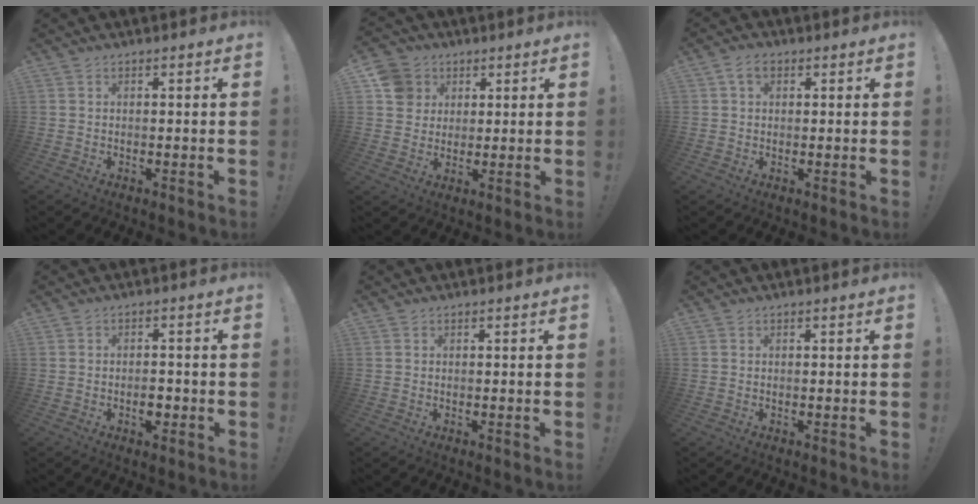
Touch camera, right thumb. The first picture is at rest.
{"total": 8.3, "force": [3.3, 7.4, 2.0], "torque": [-0.024, -0.012, 0.070]}
{"total": 4.0, "force": [1.5, 2.8, 2.4], "torque": [-0.042, 0.005, 0.028]}
{"total": 3.6, "force": [-1.5, 2.1, 2.6], "torque": [-0.023, 0.003, -0.027]}
{"total": 0.0}
{"total": 0.0}